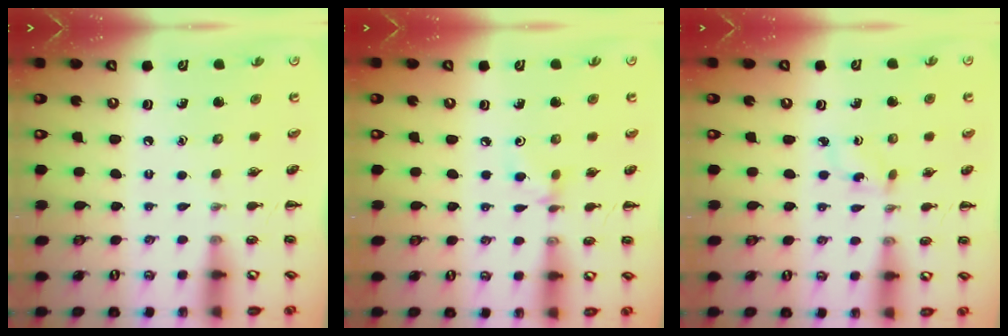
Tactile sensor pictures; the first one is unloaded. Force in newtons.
{"total": 3.7, "press": 3.5, "slide": 1.3}
{"total": 2.5, "press": 2.4, "slide": 0.8}